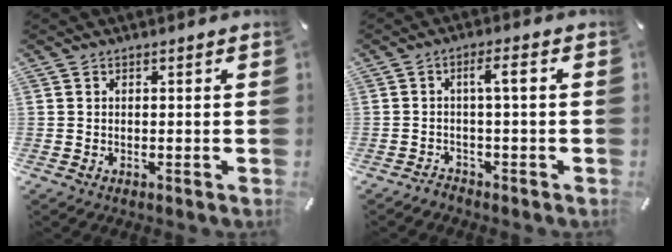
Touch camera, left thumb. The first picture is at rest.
{"total": 3.5, "force": [-0.7, 0.5, 3.3], "torque": [-0.067, 0.014, -0.019]}